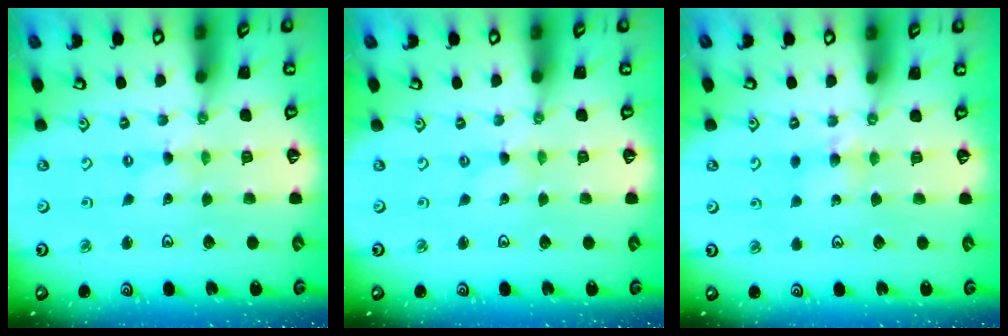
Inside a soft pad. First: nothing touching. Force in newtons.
{"total": 0.0}
{"total": 4.6, "press": 4.5, "slide": 0.8}